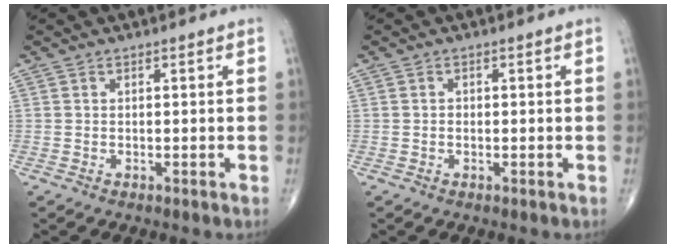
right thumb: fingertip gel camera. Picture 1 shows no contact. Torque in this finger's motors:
{"motor_torque": [-0.33, 0.12, 0.18, -0.01, -0.02]}